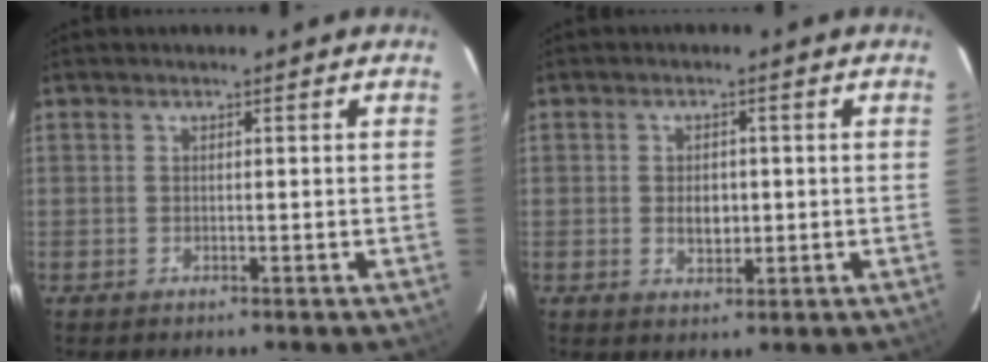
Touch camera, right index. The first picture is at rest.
{"total": 3.7, "force": [-0.2, 2.4, 2.8], "torque": [-0.047, 0.000, -0.001]}